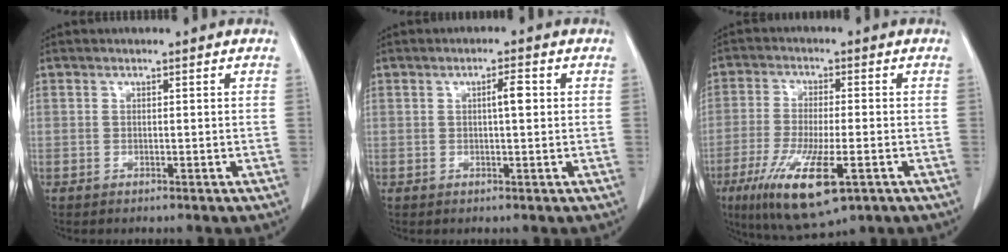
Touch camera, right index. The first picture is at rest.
{"total": 2.5, "force": [0.4, 0.3, 2.5], "torque": [-0.041, 0.003, 0.006]}
{"total": 12.8, "force": [-5.8, 2.8, 11.1], "torque": [-0.210, -0.033, -0.093]}